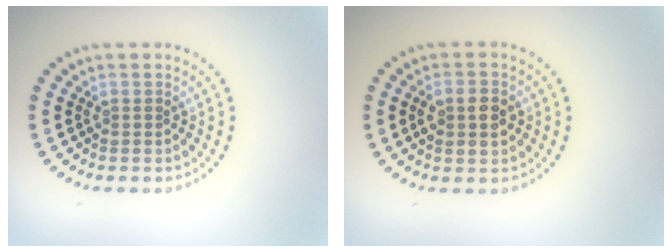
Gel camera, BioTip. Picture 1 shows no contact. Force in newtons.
{"total": 2.7, "press": 2.7, "slide": 0.1}